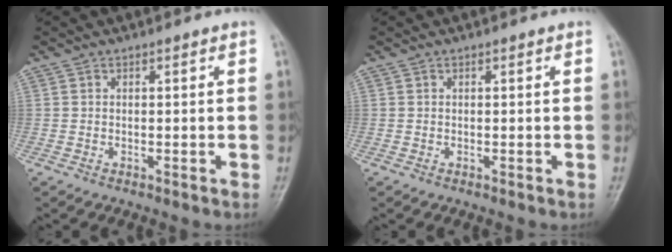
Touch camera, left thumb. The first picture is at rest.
{"total": 0.0}